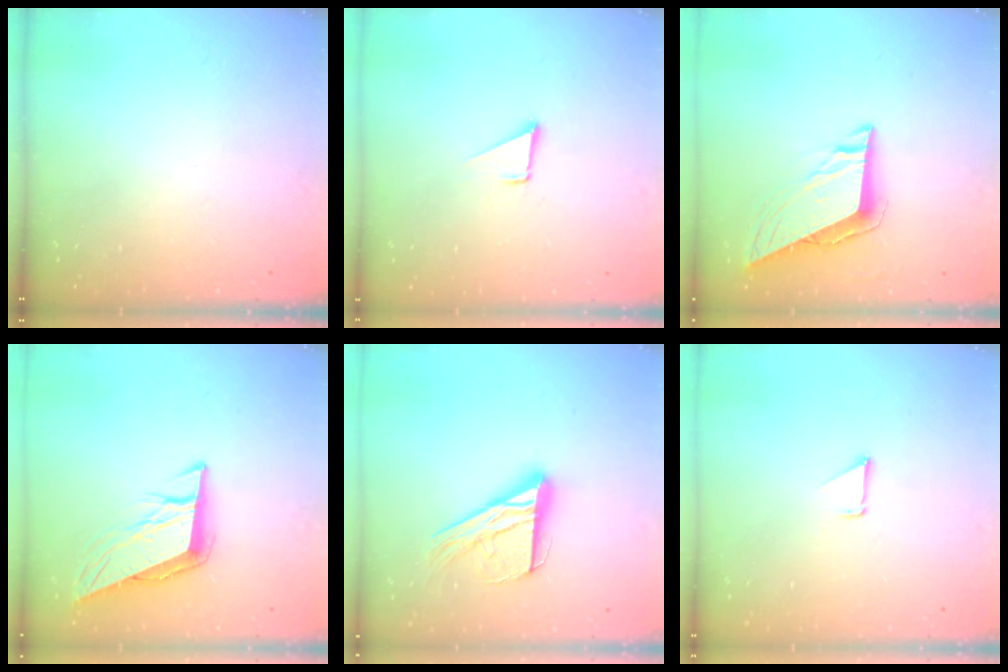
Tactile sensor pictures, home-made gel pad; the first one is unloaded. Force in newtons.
{"total": 1.6, "press": 1.5, "slide": 0.1}
{"total": 8.3, "press": 8.2, "slide": 1.5}
{"total": 11.0, "press": 10.5, "slide": 3.0}
{"total": 17.6, "press": 17.5, "slide": 1.7}
{"total": 0.9, "press": 0.9, "slide": 0.1}